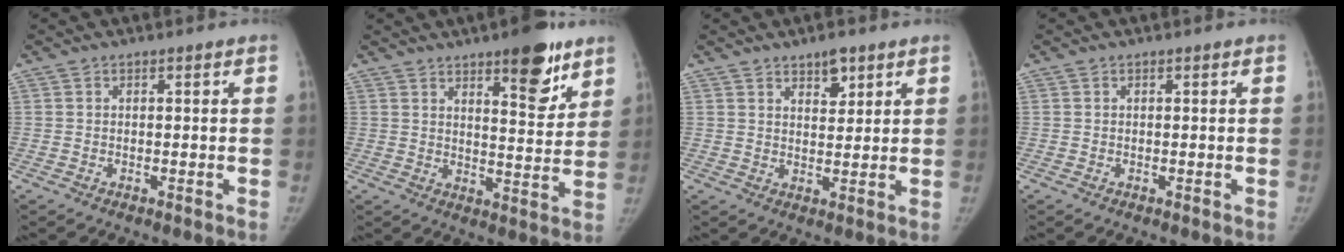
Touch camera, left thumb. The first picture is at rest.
{"total": 12.0, "force": [7.6, 4.0, 8.5], "torque": [-0.084, -0.046, 0.107]}
{"total": 4.5, "force": [3.0, 2.1, 2.7], "torque": [-0.022, -0.020, 0.048]}
{"total": 0.0}